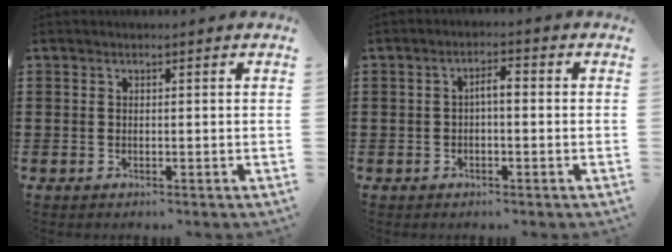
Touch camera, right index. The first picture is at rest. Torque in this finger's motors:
{"motor_torque": [0.48, -0.36, 0.10, 0.08]}